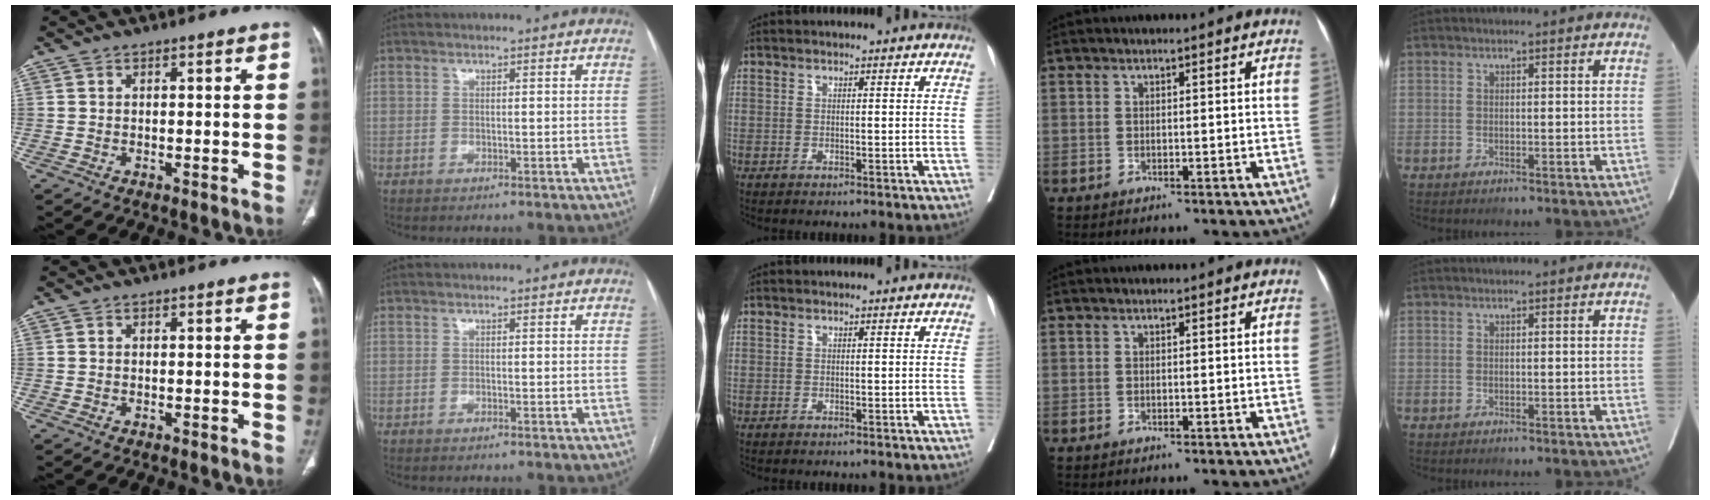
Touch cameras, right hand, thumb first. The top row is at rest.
{}